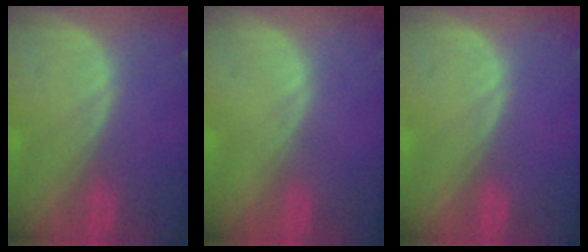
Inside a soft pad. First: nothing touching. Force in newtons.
{"total": 0.0}
{"total": 0.0}